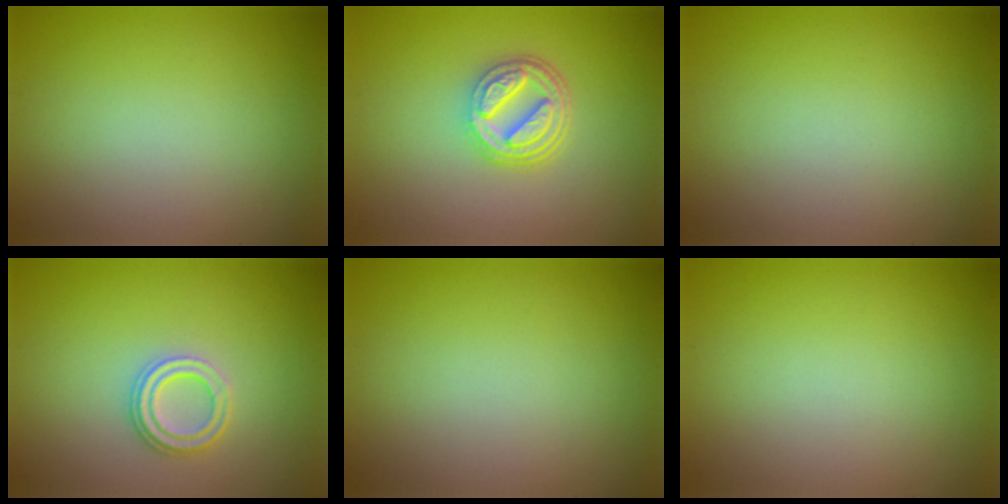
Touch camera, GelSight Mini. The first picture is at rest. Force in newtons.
{"total": 4.7, "press": 3.6, "slide": 3.1}
{"total": 0.0}
{"total": 2.4, "press": 2.0, "slide": 1.2}
{"total": 0.0}
{"total": 0.0}